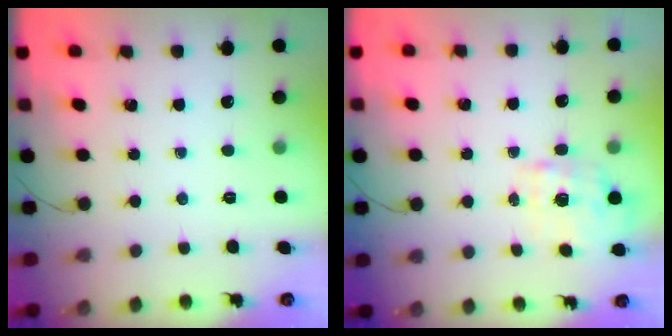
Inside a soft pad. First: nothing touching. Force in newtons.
{"total": 1.9, "press": 1.8, "slide": 0.5}